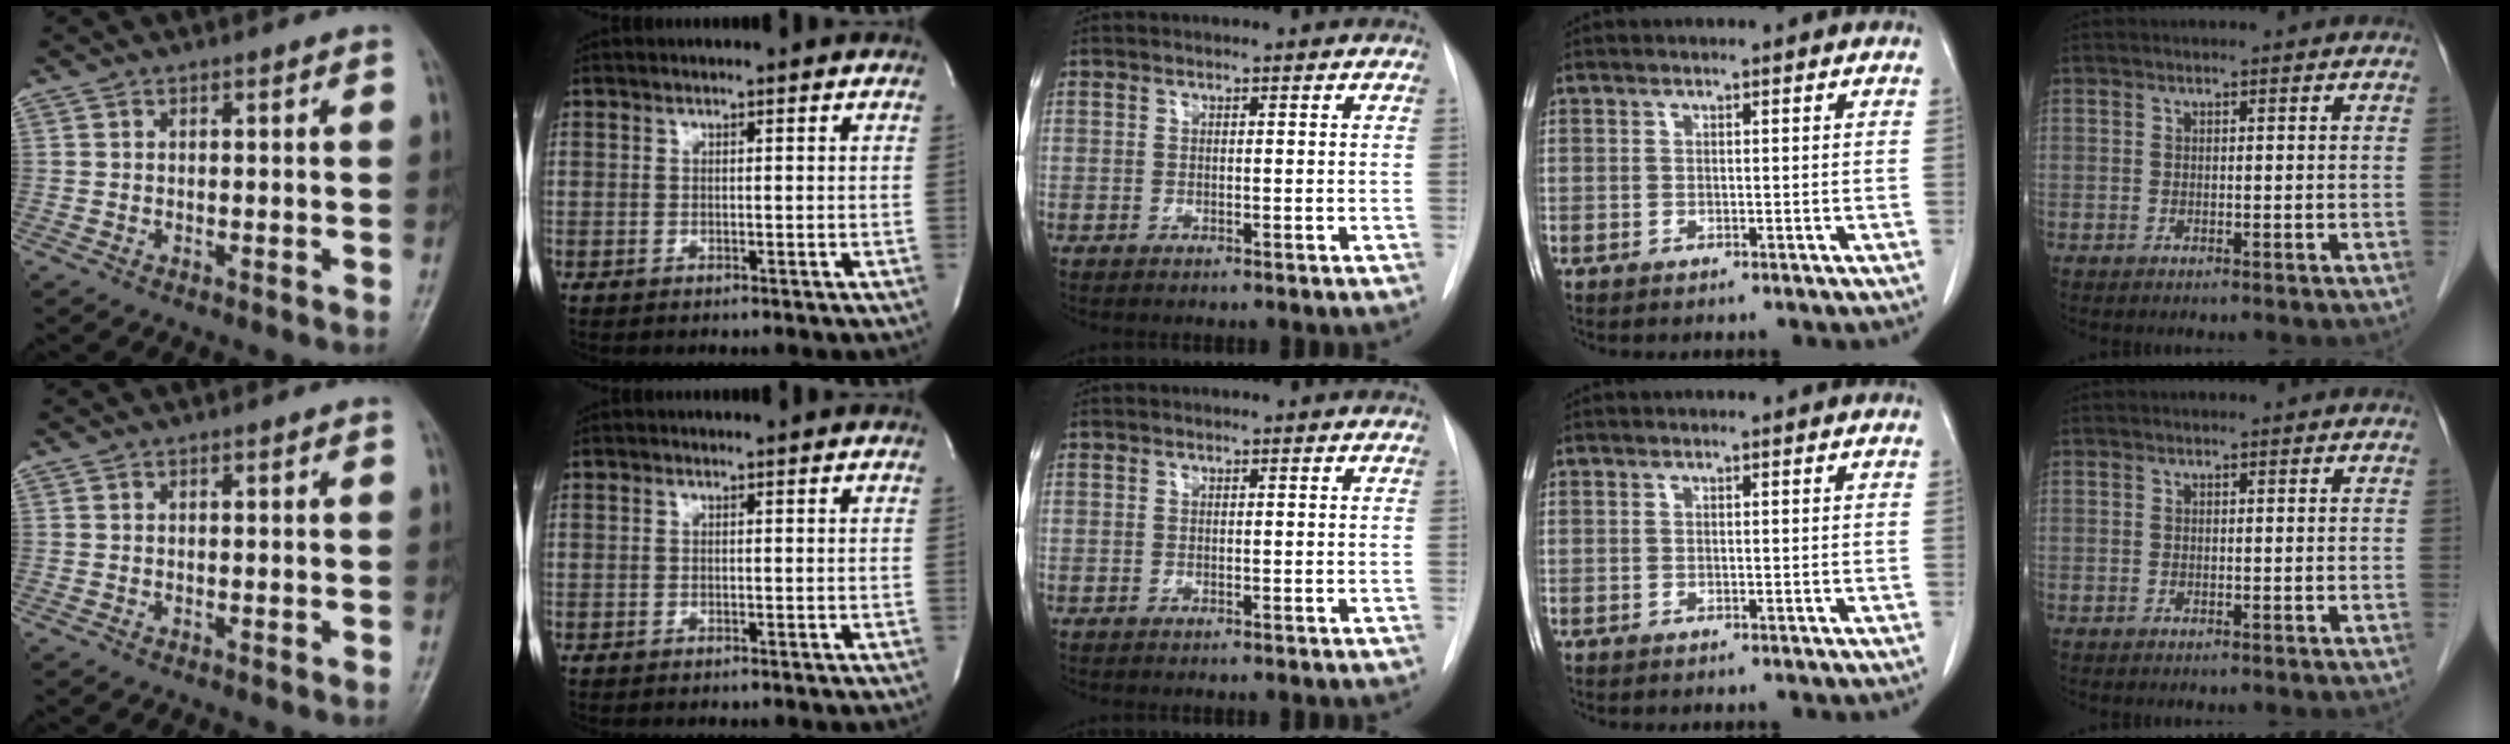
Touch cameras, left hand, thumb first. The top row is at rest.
{}